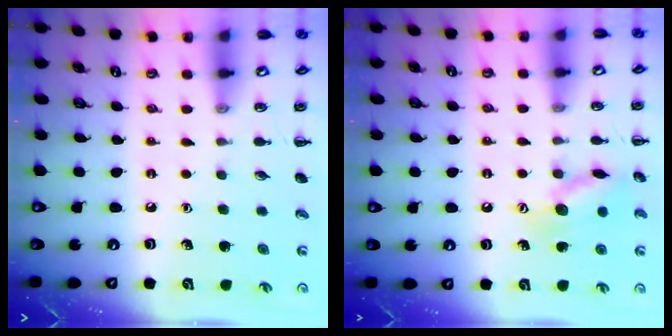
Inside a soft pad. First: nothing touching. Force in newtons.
{"total": 11.1, "press": 11.1, "slide": 0.5}